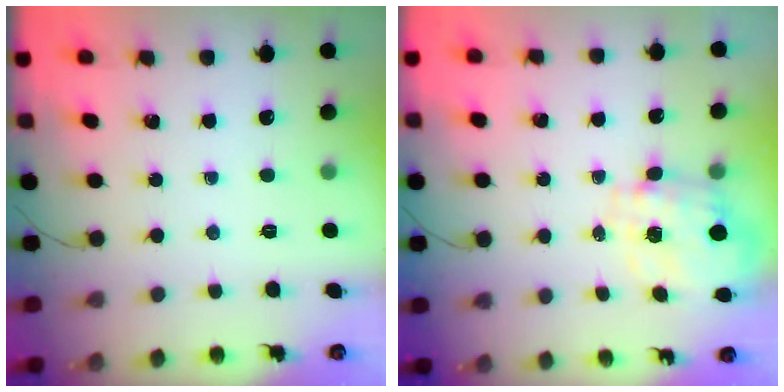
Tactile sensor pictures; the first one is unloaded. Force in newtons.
{"total": 2.9, "press": 2.7, "slide": 1.1}